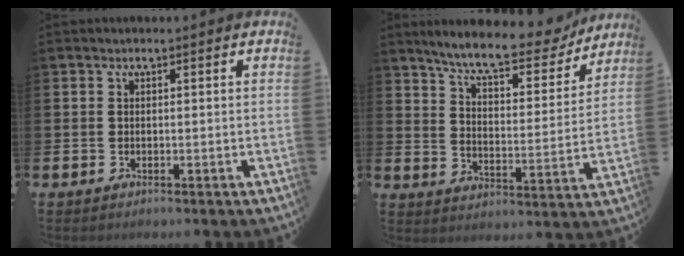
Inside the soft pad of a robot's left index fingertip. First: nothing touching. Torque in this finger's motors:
{"motor_torque": [1.05, -1.09, 0.79, 0.20]}